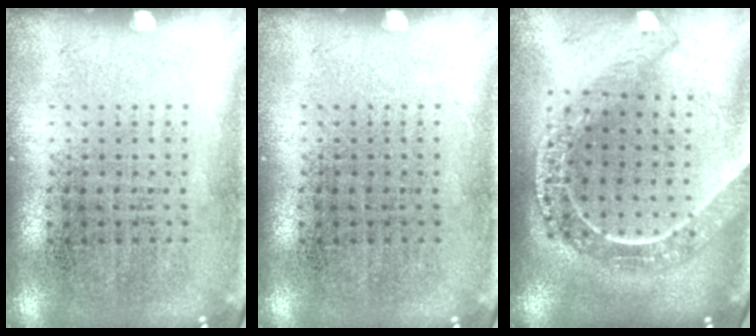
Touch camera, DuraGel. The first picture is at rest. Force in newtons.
{"total": 0.0}
{"total": 2.2, "press": 1.9, "slide": 1.1}